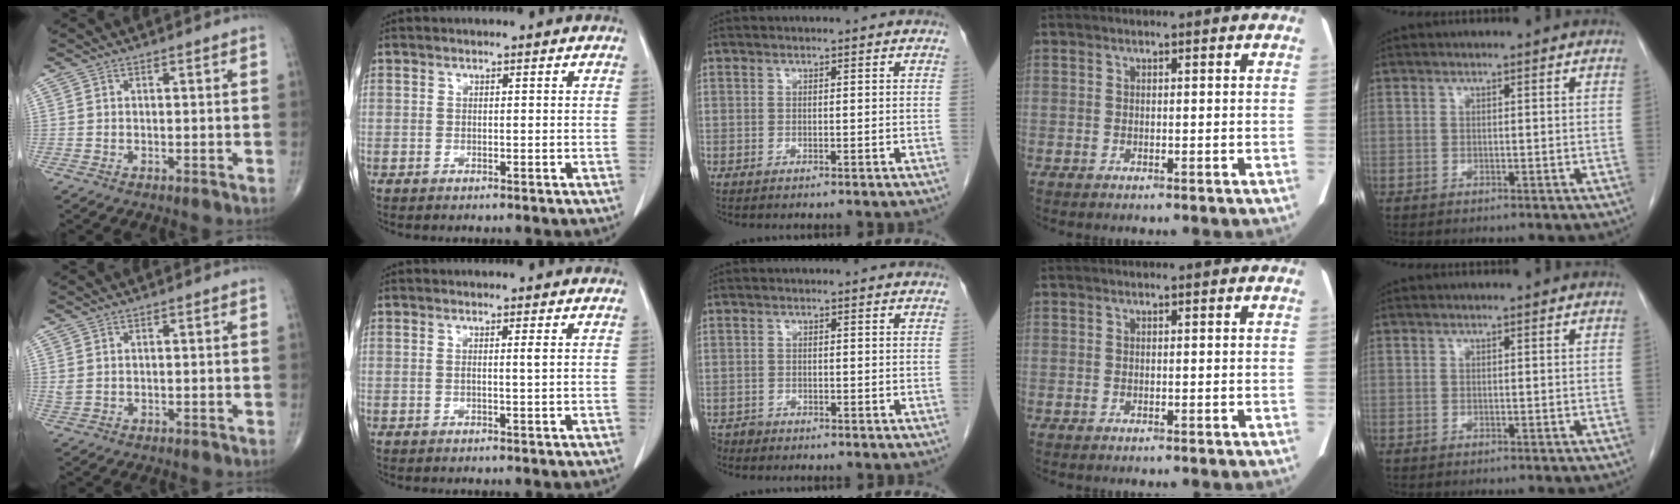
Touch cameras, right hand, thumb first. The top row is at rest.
{"thumb": {"total": 1.4, "force": [0.4, 1.0, 1.0], "torque": [-0.027, 0.005, 0.013]}, "index": {"total": 1.0, "force": [0.2, -0.3, 0.9], "torque": [-0.019, -0.001, 0.002]}, "middle": {"total": 1.7, "force": [-1.5, 0.6, -0.2], "torque": [0.001, -0.002, -0.027]}}